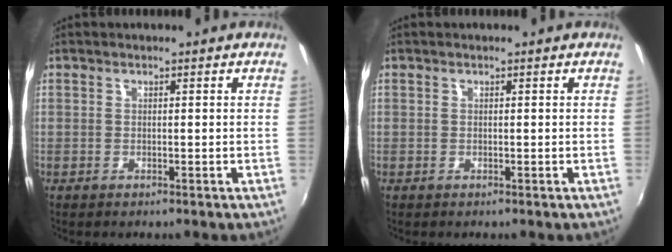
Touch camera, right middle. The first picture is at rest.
{"total": 0.0}